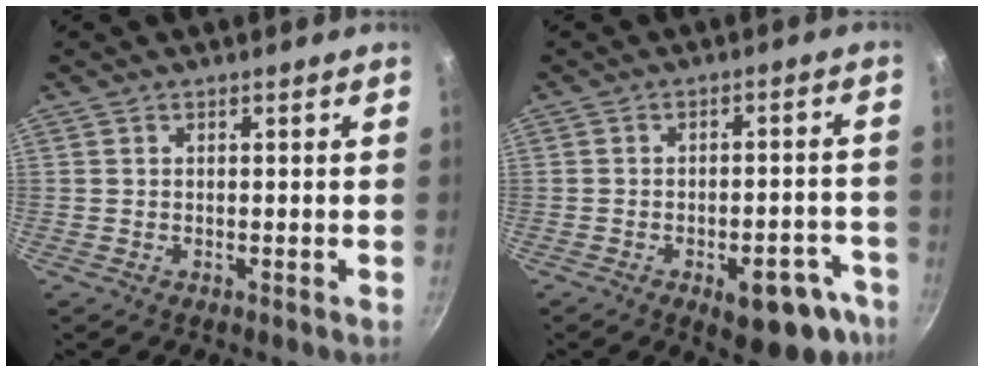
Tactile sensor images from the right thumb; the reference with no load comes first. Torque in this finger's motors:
{"motor_torque": [1.28, 0.49, 0.56, -0.65, 0.23]}